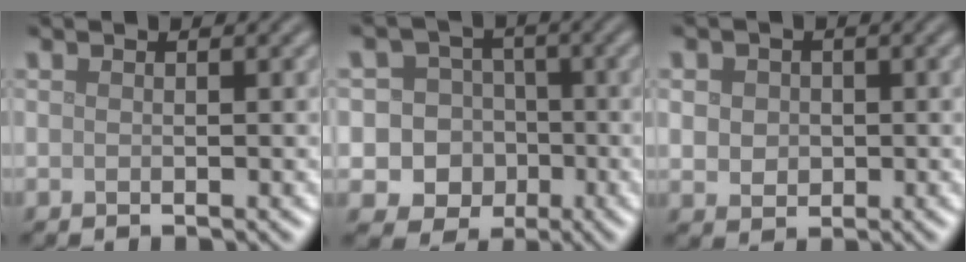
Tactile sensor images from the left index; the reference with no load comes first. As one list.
[{"total": 9.5, "force": [-2.2, 8.9, 2.6], "torque": [-0.038, 0.003, -0.066]}, {"total": 3.1, "force": [0.5, 2.7, 1.5], "torque": [-0.027, 0.008, 0.002]}]